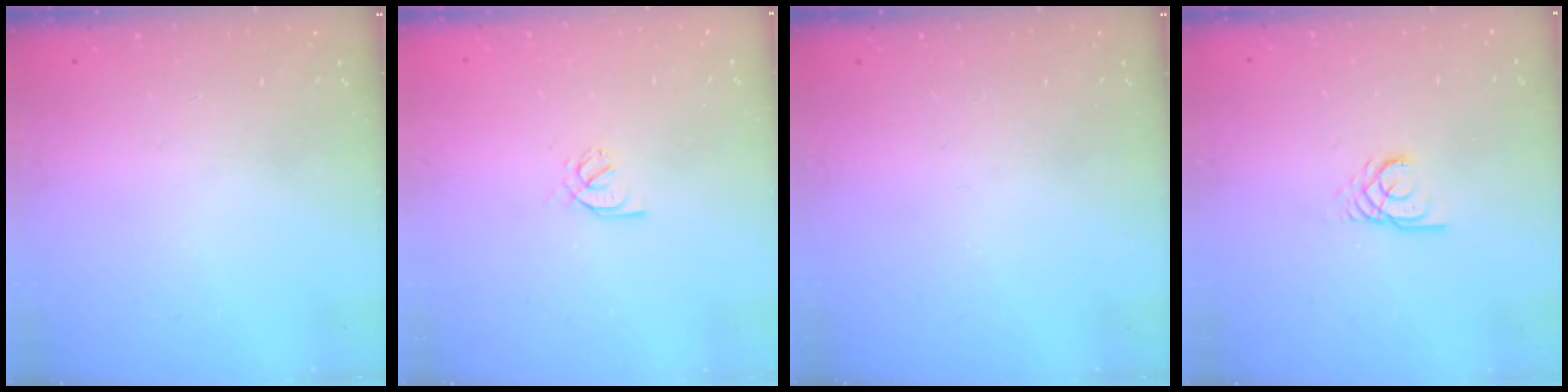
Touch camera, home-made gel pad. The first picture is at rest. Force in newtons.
{"total": 2.6, "press": 2.6, "slide": 0.4}
{"total": 0.0}
{"total": 2.9, "press": 2.9, "slide": 0.2}